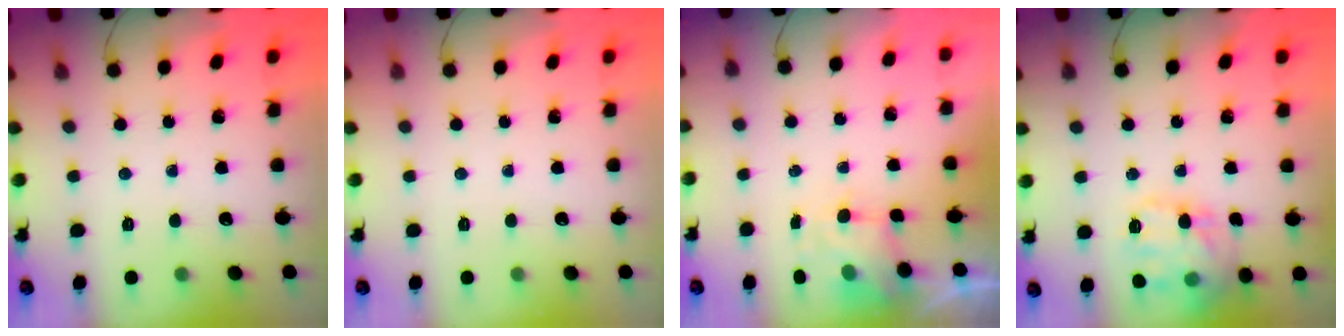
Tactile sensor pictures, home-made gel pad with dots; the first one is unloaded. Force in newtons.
{"total": 0.0}
{"total": 3.9, "press": 3.8, "slide": 0.9}
{"total": 15.4, "press": 15.4, "slide": 0.8}